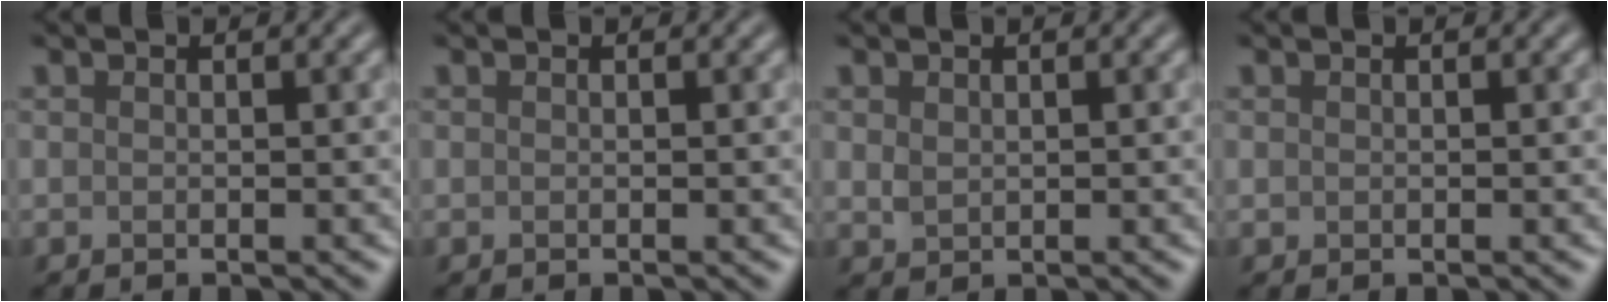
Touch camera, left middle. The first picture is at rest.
{"total": 0.0}
{"total": 0.8, "force": [0.4, 0.6, 0.3], "torque": [-0.011, -0.001, 0.018]}
{"total": 0.0}